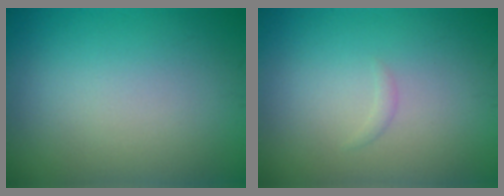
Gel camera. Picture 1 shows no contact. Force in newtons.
{"total": 0.5, "press": 0.5, "slide": 0.0}